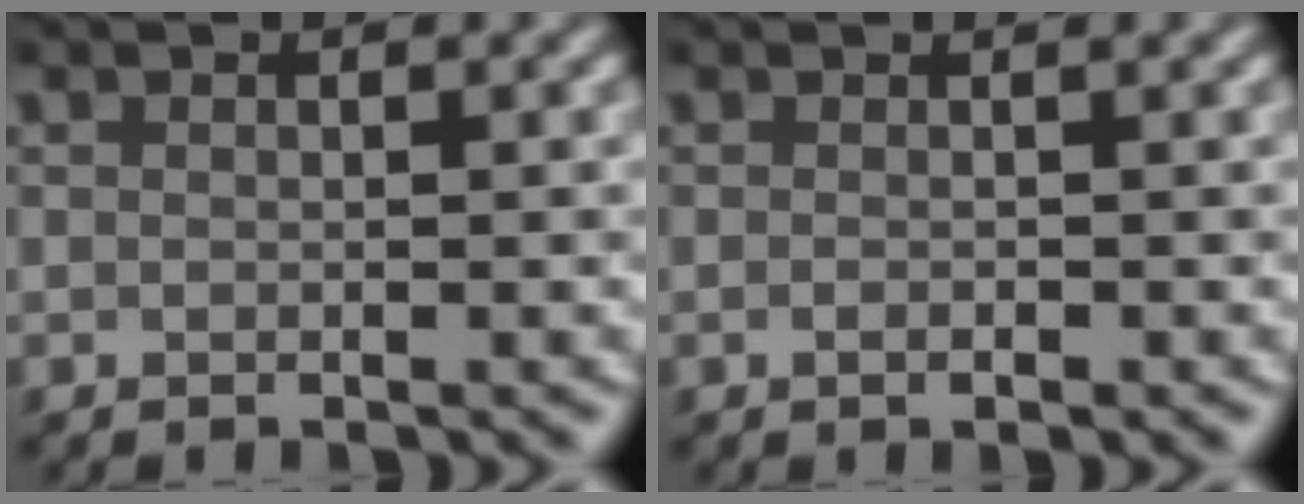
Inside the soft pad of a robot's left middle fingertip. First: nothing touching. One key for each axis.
{"total": 1.1, "fx": 0.1, "fy": 0.3, "fz": 1.0, "tx": -0.015, "ty": -0.003, "tz": -0.004}